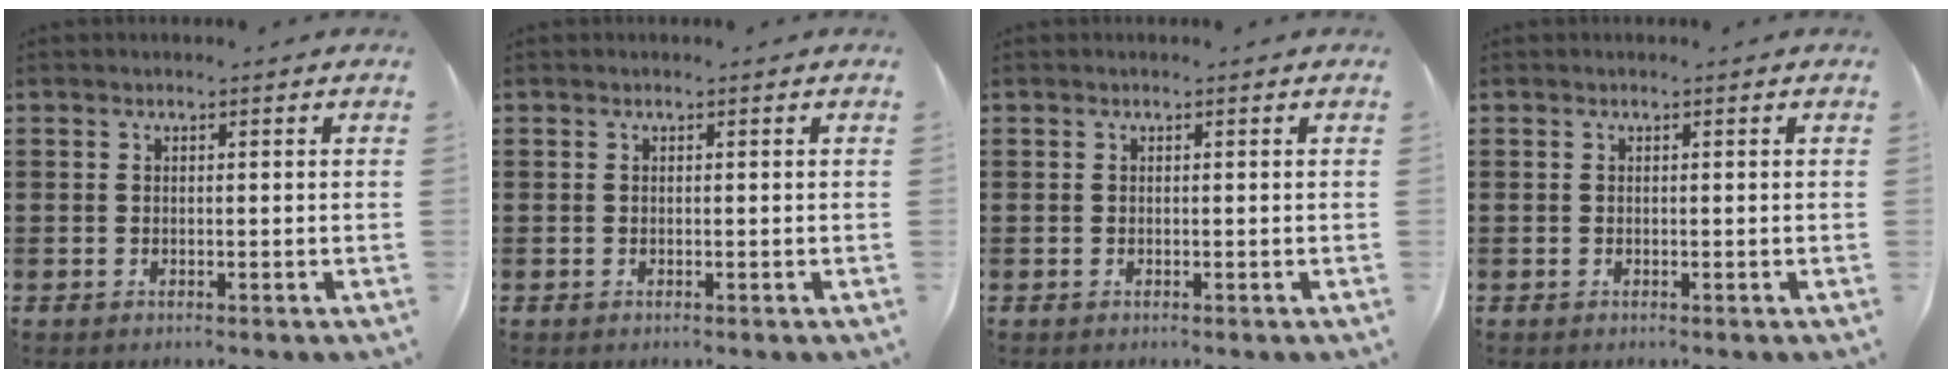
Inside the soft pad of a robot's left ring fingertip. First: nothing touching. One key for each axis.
{"total": 0.0}
{"total": 0.0}
{"total": 0.0}